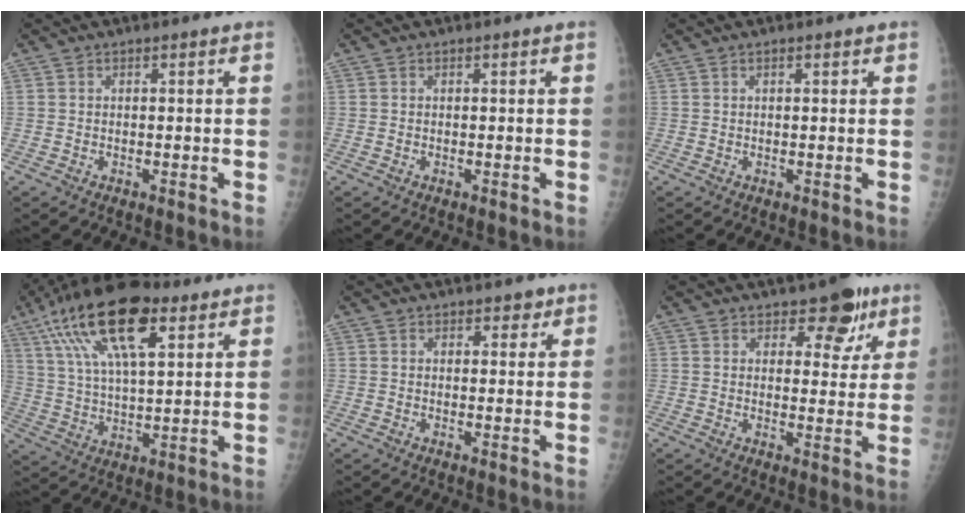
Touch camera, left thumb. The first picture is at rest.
{"total": 0.0}
{"total": 0.7, "force": [0.4, 0.3, 0.4], "torque": [-0.004, -0.001, 0.005]}
{"total": 20.2, "force": [10.1, 8.2, 15.5], "torque": [-0.276, -0.008, 0.179]}
{"total": 2.5, "force": [1.6, 1.6, 0.9], "torque": [0.012, -0.008, 0.019]}
{"total": 7.3, "force": [4.7, 4.3, 3.5], "torque": [-0.003, -0.022, 0.062]}